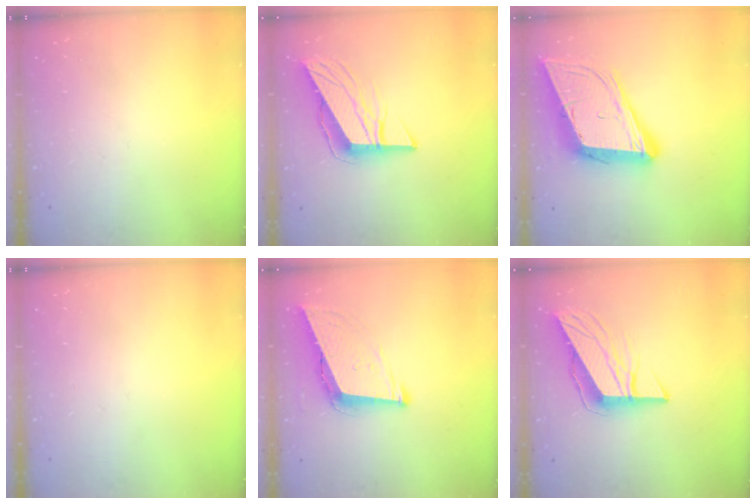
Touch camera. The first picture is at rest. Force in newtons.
{"total": 9.9, "press": 9.9, "slide": 0.9}
{"total": 17.7, "press": 17.2, "slide": 4.0}
{"total": 0.0}
{"total": 9.3, "press": 8.9, "slide": 2.7}
{"total": 9.9, "press": 9.9, "slide": 0.9}